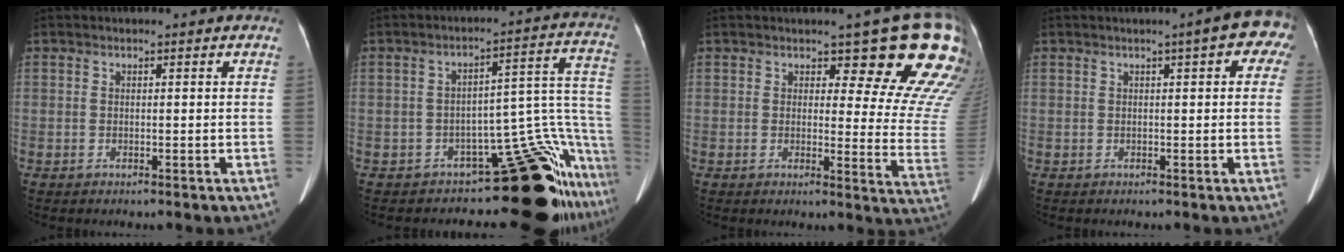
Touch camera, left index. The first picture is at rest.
{"total": 15.4, "force": [-11.2, 2.4, 10.4], "torque": [-0.047, 0.066, -0.142]}
{"total": 14.1, "force": [10.8, 3.8, 8.2], "torque": [-0.062, -0.062, 0.095]}
{"total": 6.5, "force": [3.0, 1.5, 5.5], "torque": [-0.057, 0.020, 0.025]}